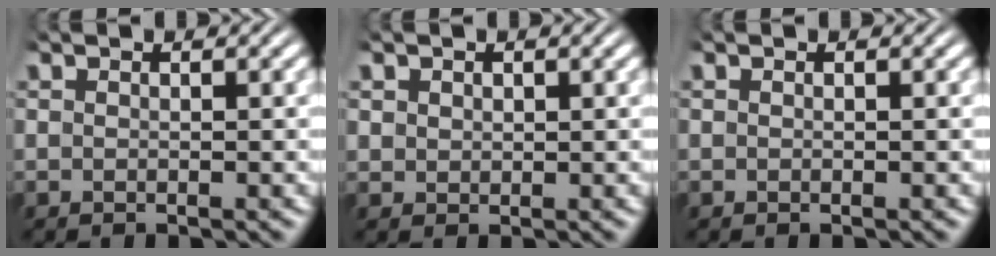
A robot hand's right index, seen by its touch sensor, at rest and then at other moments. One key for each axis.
{"total": 1.0, "fx": 0.7, "fy": 0.7, "fz": 0.3, "tx": -0.014, "ty": -0.008, "tz": 0.022}
{"total": 0.0}